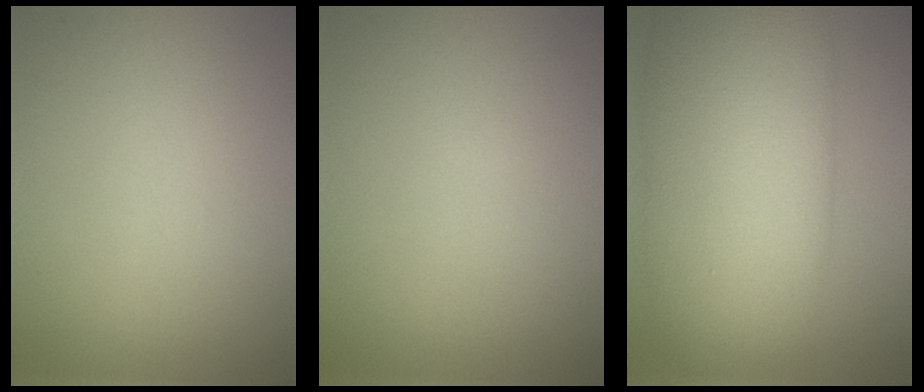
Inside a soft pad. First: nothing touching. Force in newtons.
{"total": 0.0}
{"total": 13.5, "press": 13.5, "slide": 0.3}